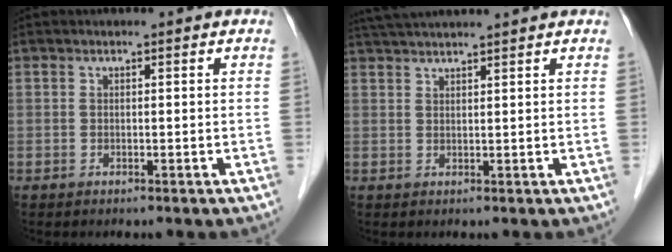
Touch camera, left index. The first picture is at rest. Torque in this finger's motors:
{"motor_torque": [-0.12, -0.45, 0.47, 0.13]}